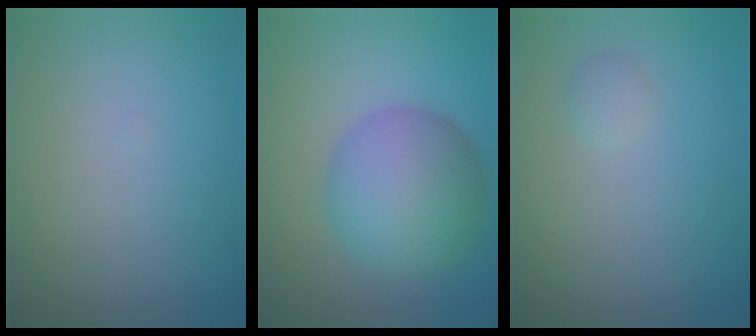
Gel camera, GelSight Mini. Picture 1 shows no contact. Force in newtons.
{"total": 7.5, "press": 7.5, "slide": 0.0}
{"total": 0.9, "press": 0.9, "slide": 0.0}